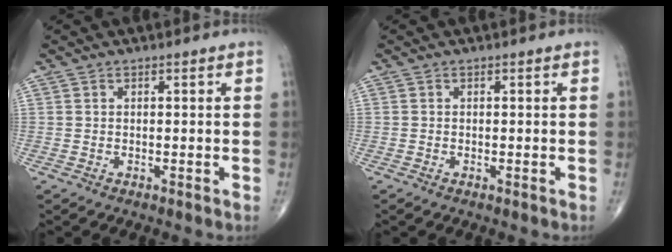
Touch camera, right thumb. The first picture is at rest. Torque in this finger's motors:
{"motor_torque": [3.80, 1.21, 0.75, -1.41, 0.03]}